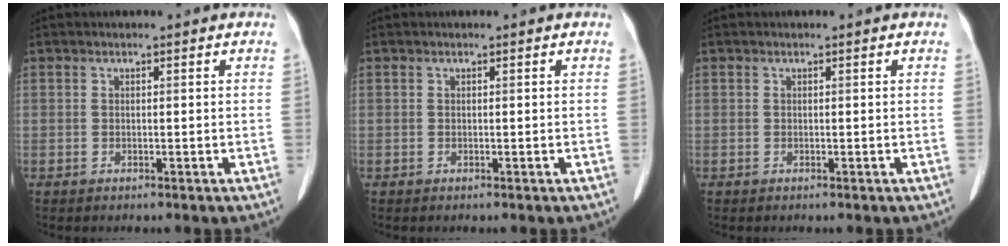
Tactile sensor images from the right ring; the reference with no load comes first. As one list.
[{"total": 0.0}, {"total": 0.0}]